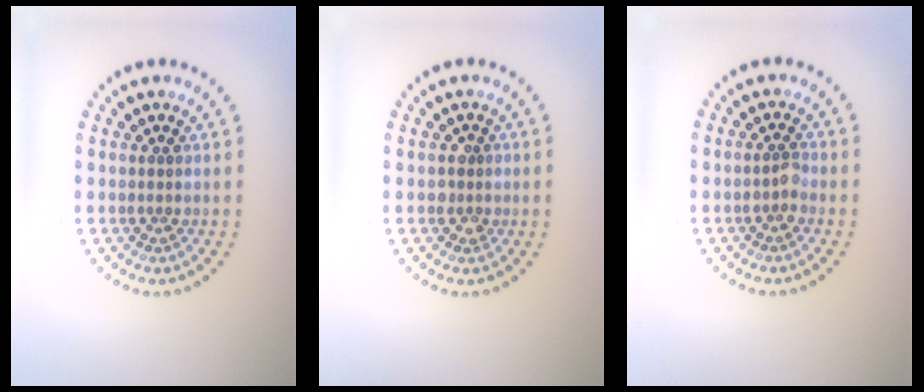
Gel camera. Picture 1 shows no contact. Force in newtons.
{"total": 1.1, "press": 1.1, "slide": 0.4}
{"total": 1.2, "press": 1.1, "slide": 0.4}